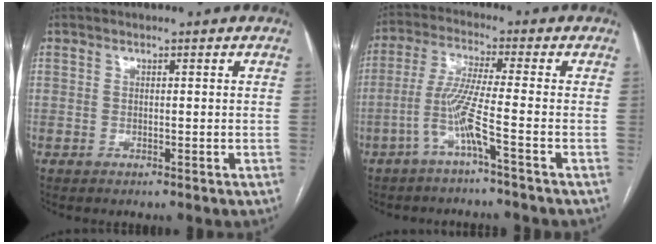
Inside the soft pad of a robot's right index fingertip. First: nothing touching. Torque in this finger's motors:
{"motor_torque": [0.32, 0.11, 0.47, 0.08]}